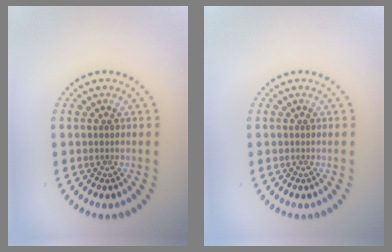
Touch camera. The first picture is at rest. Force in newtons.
{"total": 0.0}